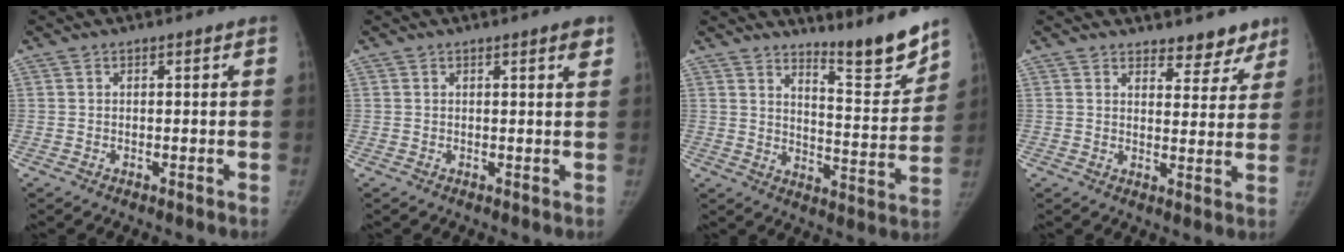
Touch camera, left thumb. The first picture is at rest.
{"total": 2.0, "force": [1.2, 0.2, 1.6], "torque": [-0.020, -0.006, 0.014]}
{"total": 11.3, "force": [9.8, 1.0, 5.6], "torque": [-0.056, -0.086, 0.157]}
{"total": 6.2, "force": [5.3, 3.0, 1.5], "torque": [0.022, -0.035, 0.065]}